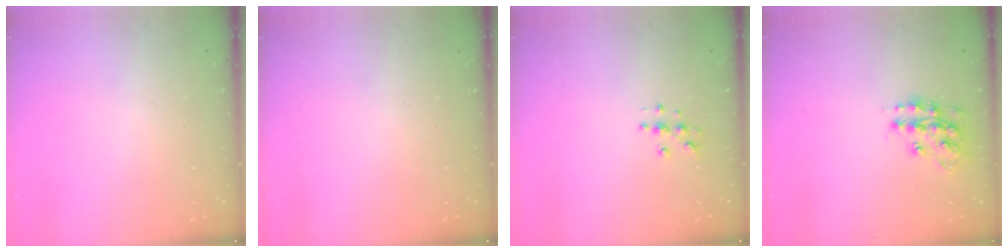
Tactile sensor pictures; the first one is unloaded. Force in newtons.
{"total": 0.0}
{"total": 4.6, "press": 4.6, "slide": 0.4}
{"total": 13.8, "press": 13.8, "slide": 0.8}